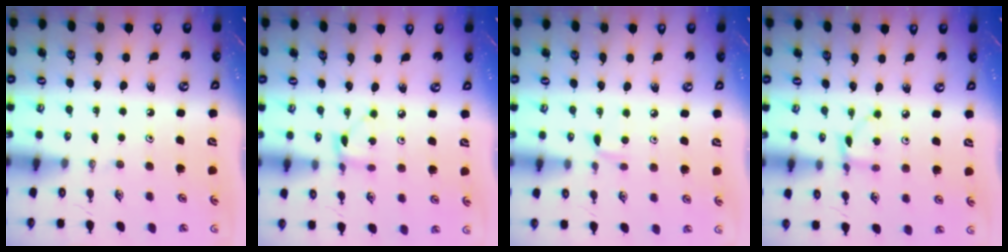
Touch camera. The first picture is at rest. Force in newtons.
{"total": 2.6, "press": 2.6, "slide": 0.3}
{"total": 4.4, "press": 4.4, "slide": 0.6}
{"total": 2.9, "press": 2.9, "slide": 0.2}